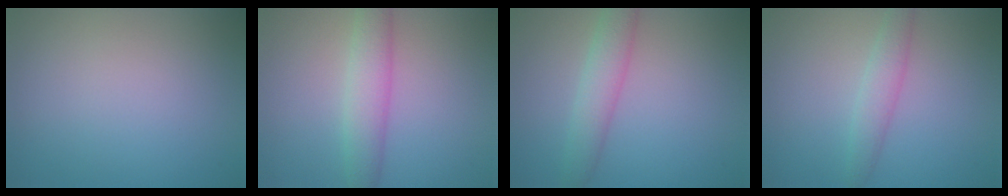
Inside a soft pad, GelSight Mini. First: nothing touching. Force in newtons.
{"total": 3.6, "press": 3.6, "slide": 0.1}
{"total": 3.3, "press": 3.3, "slide": 0.0}
{"total": 2.2, "press": 2.2, "slide": 0.2}